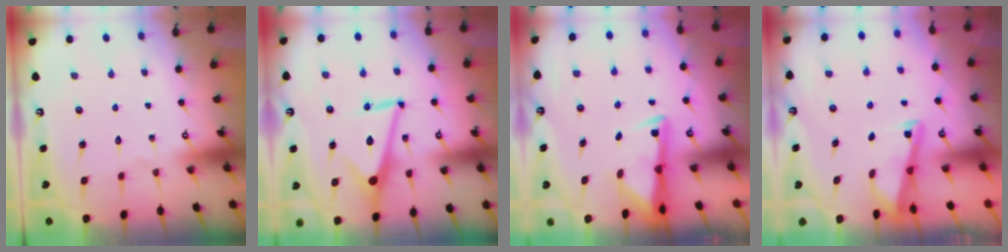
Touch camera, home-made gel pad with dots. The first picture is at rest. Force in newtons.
{"total": 12.5, "press": 12.5, "slide": 0.6}
{"total": 2.9, "press": 2.9, "slide": 0.5}
{"total": 2.9, "press": 2.9, "slide": 0.4}